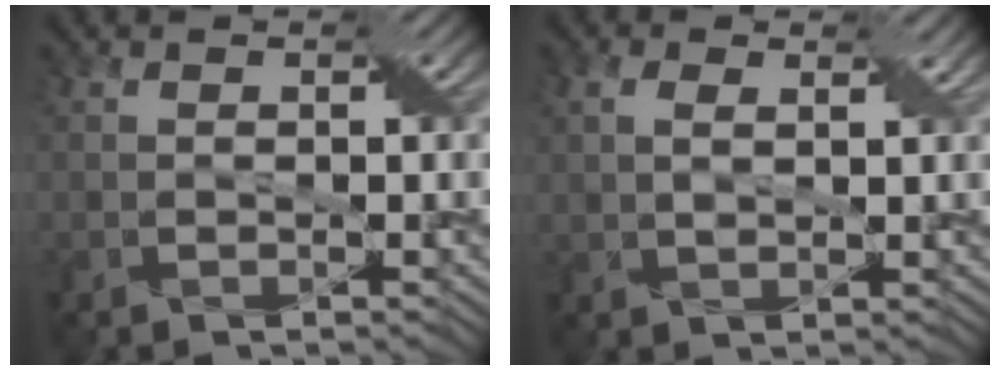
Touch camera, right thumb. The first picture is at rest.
{"total": 3.8, "force": [1.5, 2.2, 2.7], "torque": [-0.061, 0.001, 0.026]}